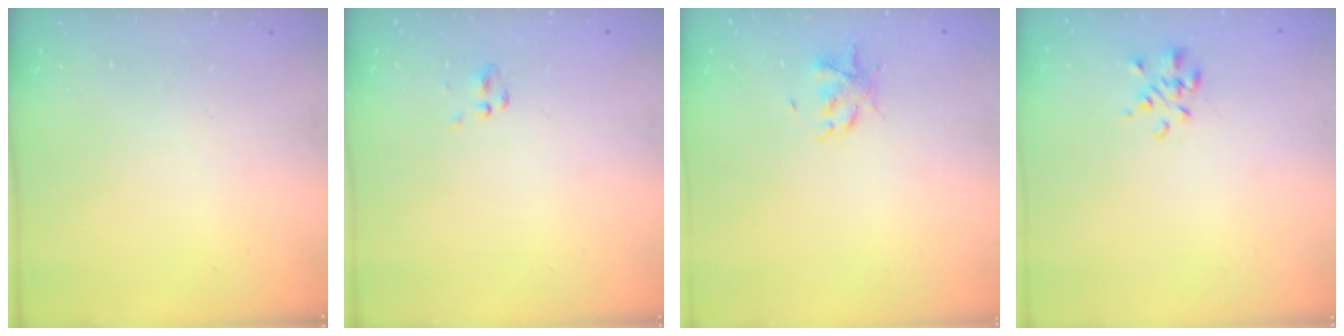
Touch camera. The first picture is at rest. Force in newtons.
{"total": 0.5, "press": 0.5, "slide": 0.1}
{"total": 2.5, "press": 2.5, "slide": 0.4}
{"total": 1.3, "press": 1.2, "slide": 0.7}